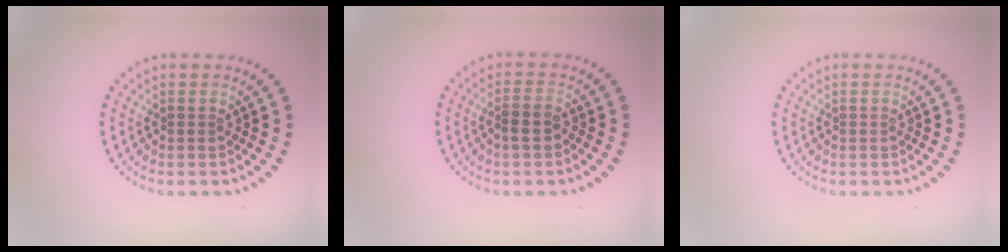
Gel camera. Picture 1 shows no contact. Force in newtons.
{"total": 1.5, "press": 1.4, "slide": 0.7}
{"total": 0.0}